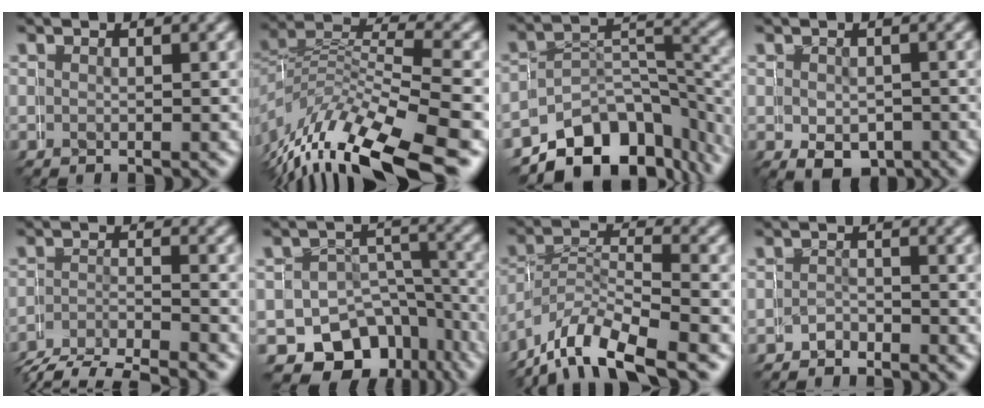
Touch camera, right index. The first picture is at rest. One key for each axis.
{"total": 9.1, "fx": -4.4, "fy": 5.5, "fz": 5.8, "tx": -0.121, "ty": -0.024, "tz": -0.057}
{"total": 9.1, "fx": -6.1, "fy": 5.6, "fz": 3.9, "tx": -0.047, "ty": -0.015, "tz": -0.090}
{"total": 3.0, "fx": -0.9, "fy": 2.8, "fz": 0.6, "tx": -0.001, "ty": -0.019, "tz": -0.005}
{"total": 2.6, "fx": -2.2, "fy": 1.4, "fz": -0.1, "tx": -0.010, "ty": -0.002, "tz": -0.044}
{"total": 8.9, "fx": -4.3, "fy": 7.6, "fz": 1.7, "tx": -0.023, "ty": -0.038, "tz": -0.056}
{"total": 5.9, "fx": -4.4, "fy": 3.4, "fz": 2.0, "tx": -0.061, "ty": -0.015, "tz": -0.068}
{"total": 3.1, "fx": -2.1, "fy": 1.0, "fz": -2.0, "tx": 0.024, "ty": -0.005, "tz": -0.036}